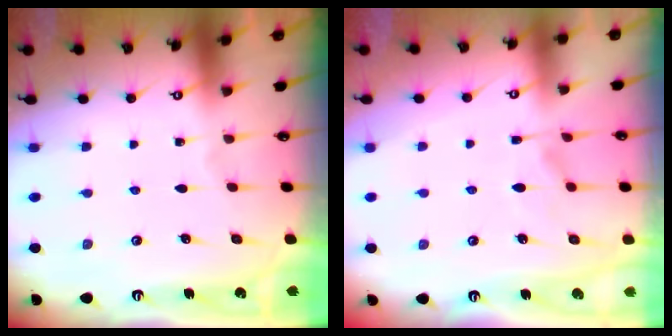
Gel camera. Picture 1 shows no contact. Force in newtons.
{"total": 6.2, "press": 6.0, "slide": 1.4}